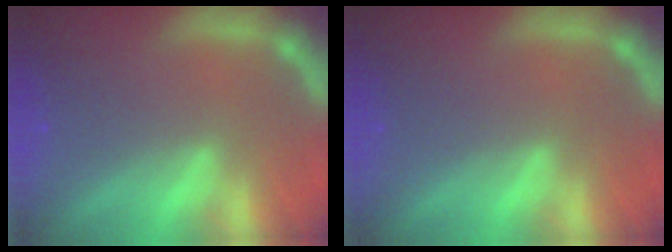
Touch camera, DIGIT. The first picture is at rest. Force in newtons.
{"total": 0.0}